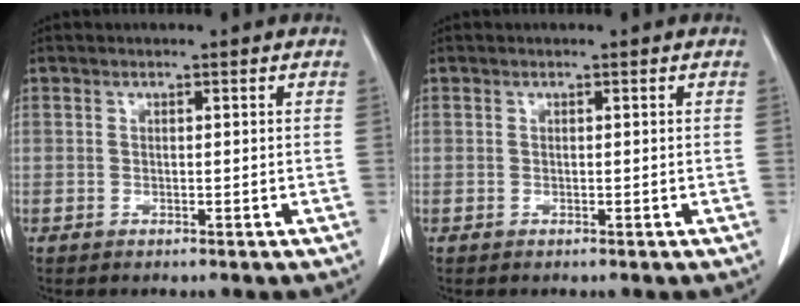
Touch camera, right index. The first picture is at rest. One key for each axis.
{"total": 0.0}